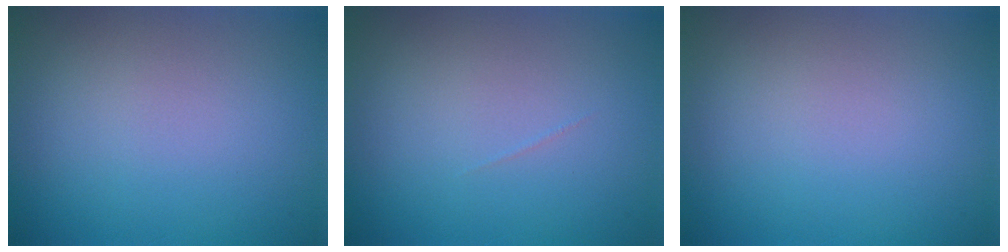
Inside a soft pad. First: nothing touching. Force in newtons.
{"total": 0.0}
{"total": 0.0}